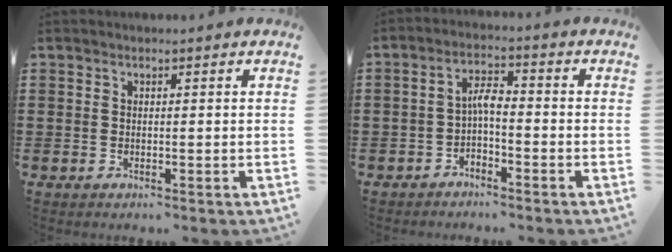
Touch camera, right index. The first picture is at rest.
{"total": 3.2, "force": [-1.4, 1.0, 2.7], "torque": [-0.056, 0.010, -0.028]}